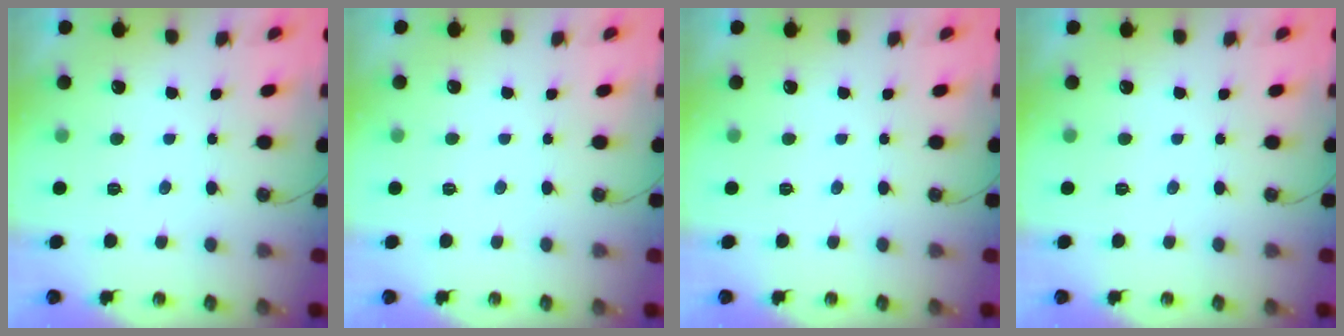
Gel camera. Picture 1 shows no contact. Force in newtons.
{"total": 2.3, "press": 2.3, "slide": 0.4}
{"total": 0.0}
{"total": 0.0}